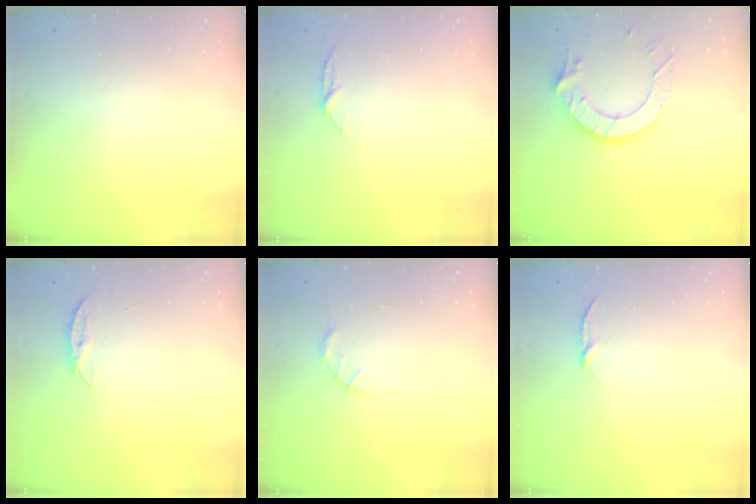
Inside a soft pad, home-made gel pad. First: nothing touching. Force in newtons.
{"total": 4.8, "press": 4.8, "slide": 0.6}
{"total": 13.4, "press": 13.3, "slide": 0.8}
{"total": 4.4, "press": 4.3, "slide": 0.5}
{"total": 3.7, "press": 3.6, "slide": 0.4}
{"total": 4.0, "press": 4.0, "slide": 0.4}